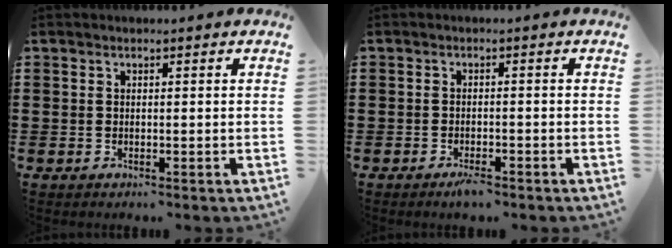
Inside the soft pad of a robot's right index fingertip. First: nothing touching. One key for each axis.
{"total": 1.7, "fx": -1.3, "fy": 0.4, "fz": 1.0, "tx": -0.019, "ty": 0.000, "tz": -0.025}